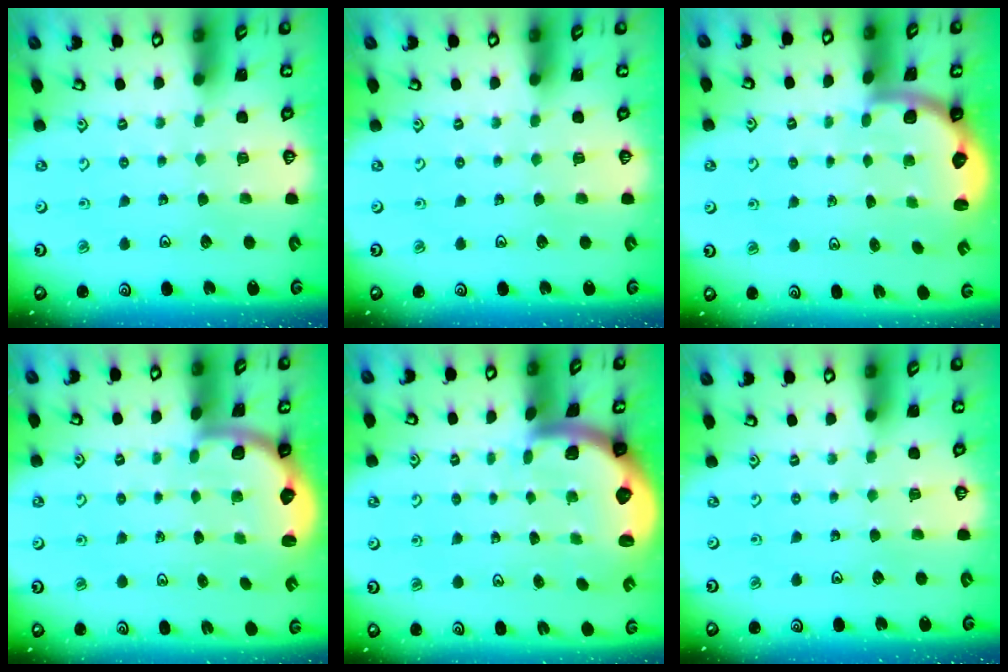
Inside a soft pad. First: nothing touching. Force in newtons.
{"total": 0.0}
{"total": 2.3, "press": 2.1, "slide": 0.8}
{"total": 2.3, "press": 2.0, "slide": 1.2}
{"total": 1.4, "press": 1.4, "slide": 0.2}
{"total": 0.0}